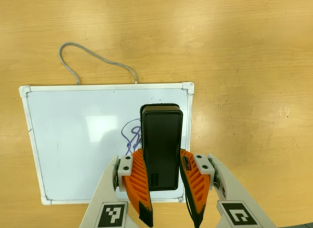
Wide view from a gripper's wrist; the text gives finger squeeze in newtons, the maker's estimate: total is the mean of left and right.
{"total": 7.3, "left": 6.2, "right": 8.4}